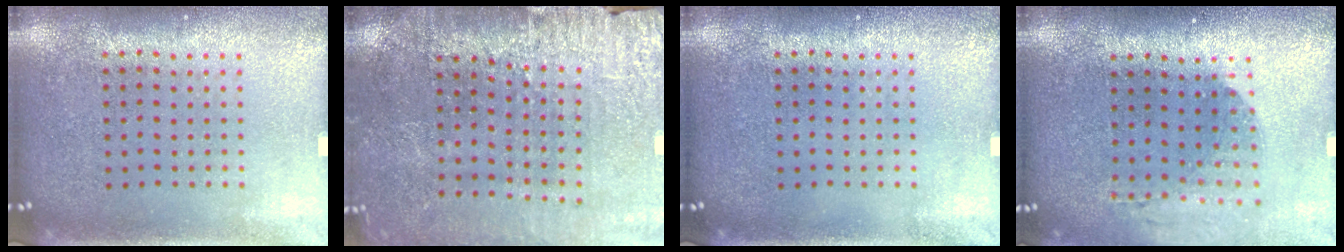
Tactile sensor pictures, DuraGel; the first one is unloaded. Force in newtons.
{"total": 3.0, "press": 3.0, "slide": 0.2}
{"total": 0.0}
{"total": 1.3, "press": 1.3, "slide": 0.4}